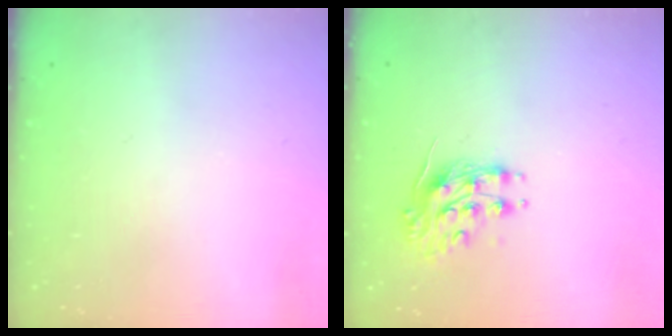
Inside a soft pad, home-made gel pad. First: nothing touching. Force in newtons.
{"total": 8.8, "press": 8.8, "slide": 0.4}